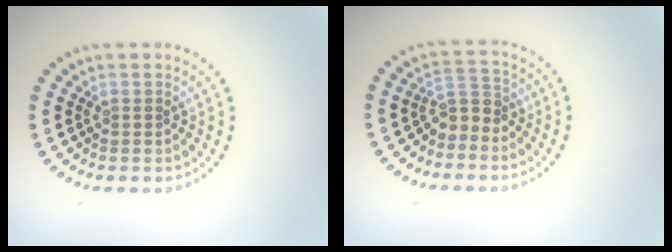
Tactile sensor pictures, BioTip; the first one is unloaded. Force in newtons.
{"total": 2.2, "press": 1.9, "slide": 1.3}